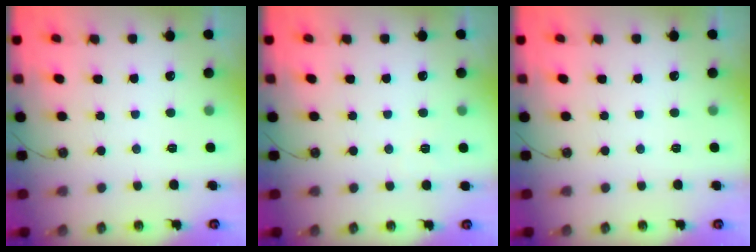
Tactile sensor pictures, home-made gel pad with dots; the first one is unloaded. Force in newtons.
{"total": 2.6, "press": 2.6, "slide": 0.4}
{"total": 0.0}